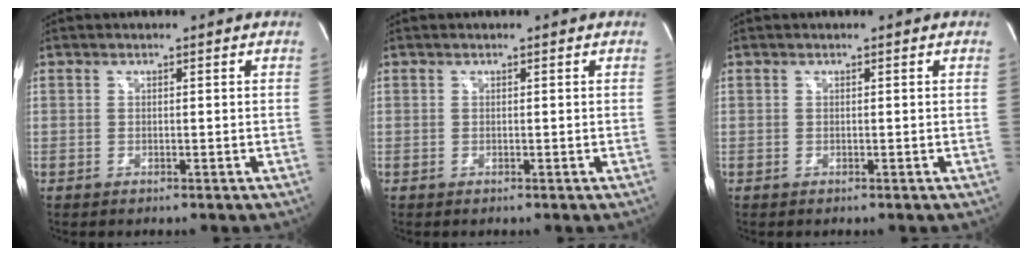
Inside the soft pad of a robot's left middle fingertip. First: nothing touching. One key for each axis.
{"total": 0.0}
{"total": 0.0}